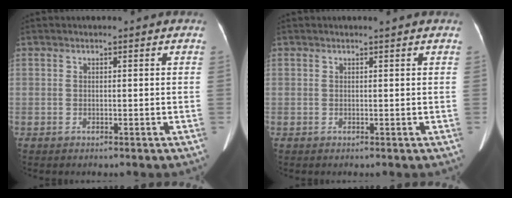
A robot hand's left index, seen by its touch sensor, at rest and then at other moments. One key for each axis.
{"total": 0.6, "fx": 0.5, "fy": -0.1, "fz": 0.3, "tx": -0.011, "ty": 0.001, "tz": 0.012}